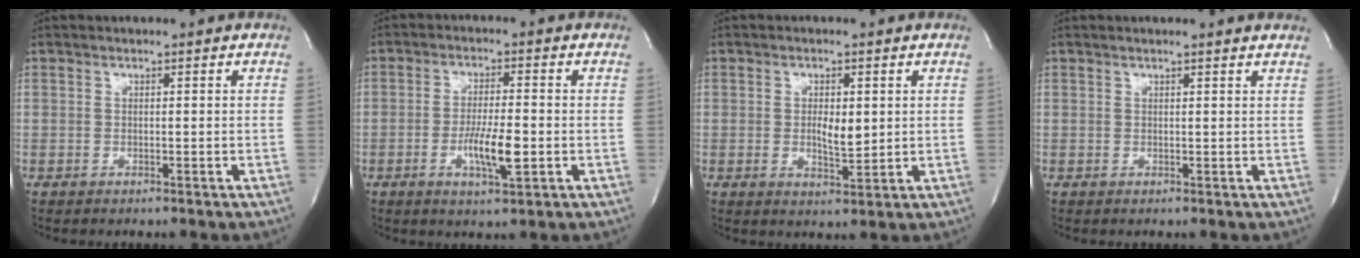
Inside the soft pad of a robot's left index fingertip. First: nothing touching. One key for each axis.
{"total": 6.4, "fx": -1.8, "fy": 1.0, "fz": 6.1, "tx": -0.114, "ty": -0.009, "tz": -0.030}
{"total": 3.9, "fx": 0.4, "fy": 1.5, "fz": 3.6, "tx": -0.063, "ty": -0.006, "tz": 0.010}
{"total": 3.0, "fx": 2.8, "fy": -0.2, "fz": 1.1, "tx": -0.022, "ty": 0.008, "tz": 0.025}